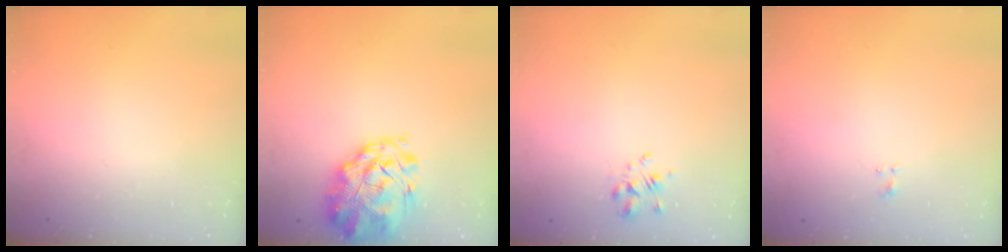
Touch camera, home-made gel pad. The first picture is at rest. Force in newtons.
{"total": 3.2, "press": 2.6, "slide": 1.9}
{"total": 2.2, "press": 2.1, "slide": 0.6}
{"total": 0.9, "press": 0.5, "slide": 0.7}